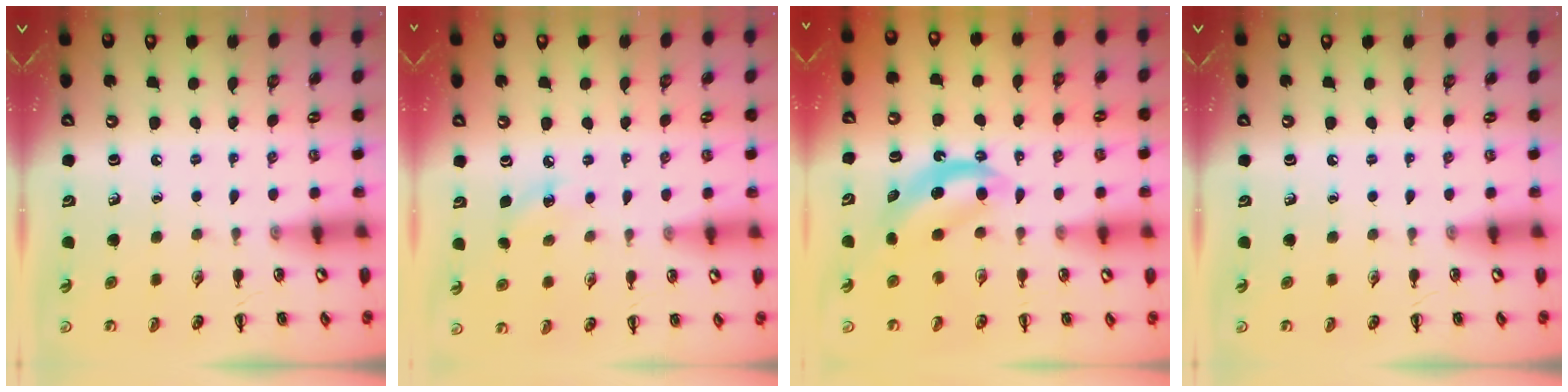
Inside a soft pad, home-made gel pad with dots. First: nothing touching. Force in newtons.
{"total": 6.8, "press": 6.6, "slide": 1.7}
{"total": 6.3, "press": 6.2, "slide": 1.0}
{"total": 0.0}